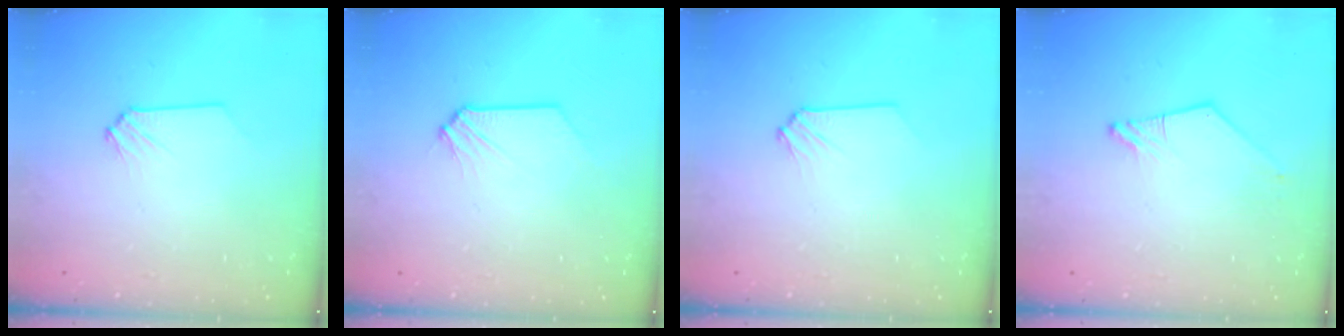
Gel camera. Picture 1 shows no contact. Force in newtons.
{"total": 0.0}
{"total": 0.0}
{"total": 0.8, "press": 0.8, "slide": 0.2}